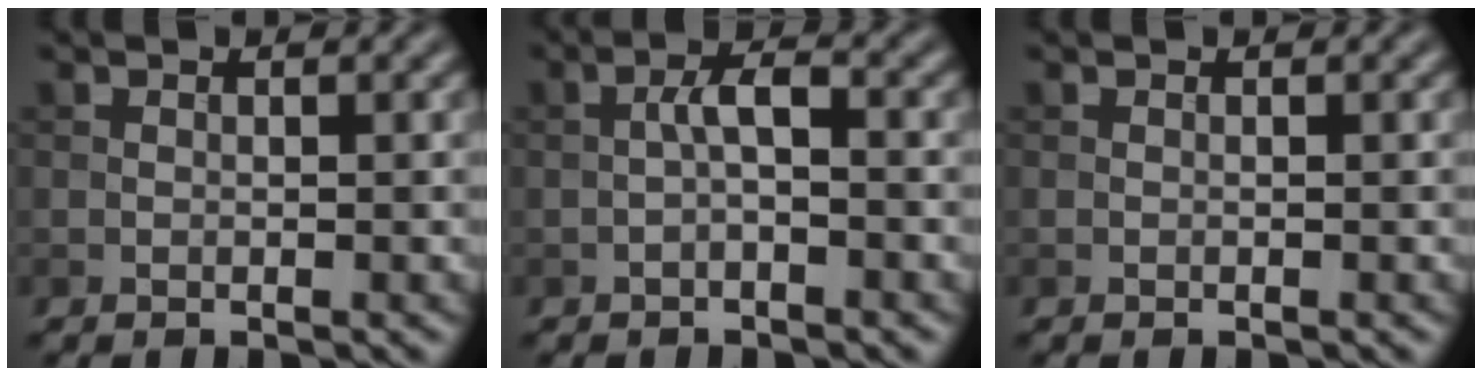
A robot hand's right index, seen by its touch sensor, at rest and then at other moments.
{"total": 2.2, "force": [-0.6, 0.6, 2.0], "torque": [-0.037, 0.010, -0.016]}
{"total": 0.0}